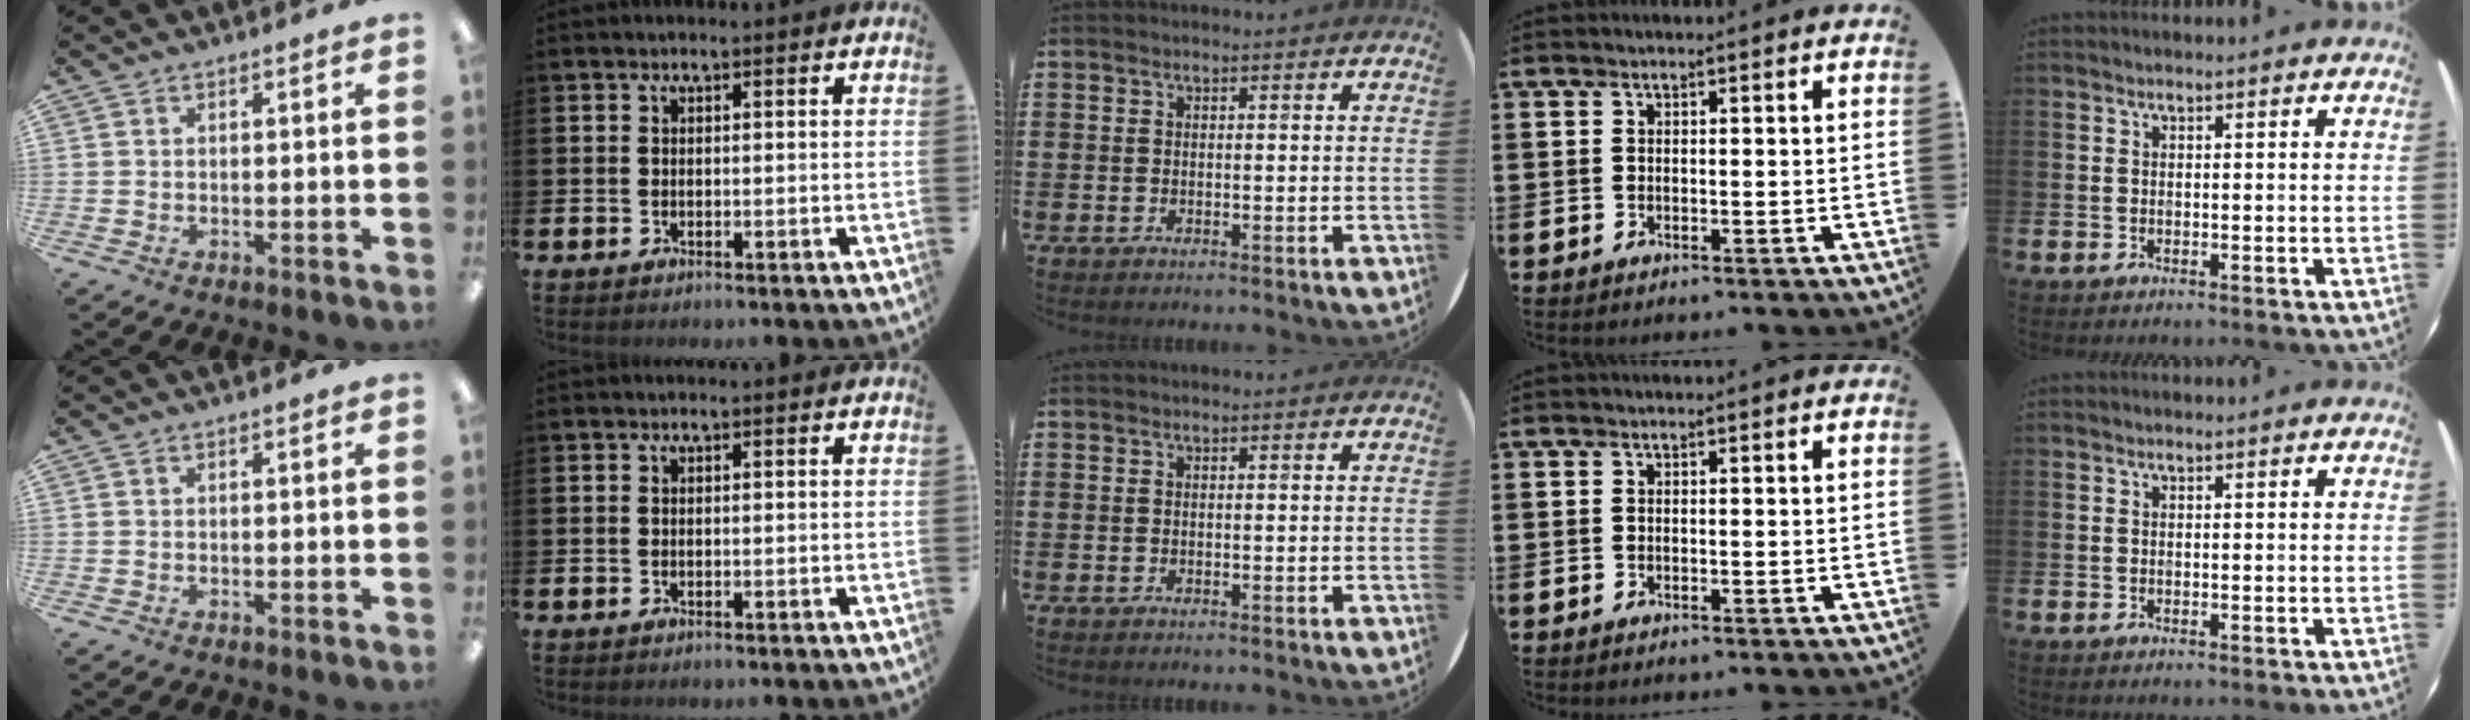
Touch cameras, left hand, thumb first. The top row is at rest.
{}